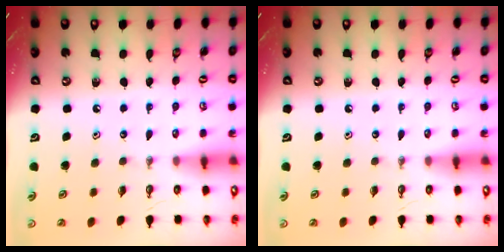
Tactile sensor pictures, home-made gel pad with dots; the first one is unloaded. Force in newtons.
{"total": 0.0}